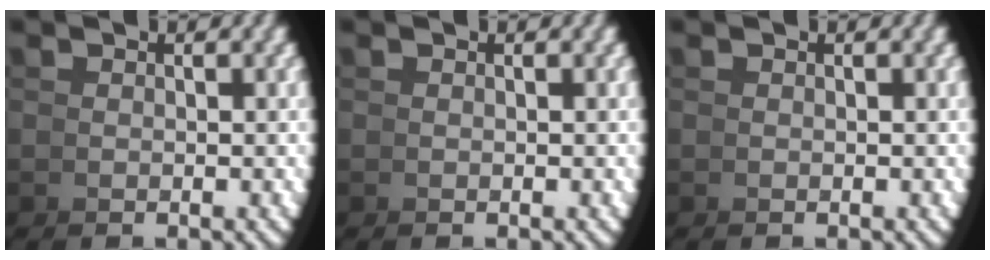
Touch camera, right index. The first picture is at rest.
{"total": 0.0}
{"total": 0.0}